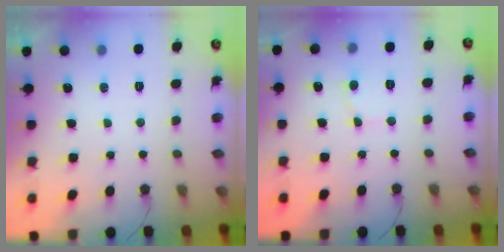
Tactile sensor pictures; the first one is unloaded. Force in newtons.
{"total": 2.9, "press": 2.8, "slide": 0.3}